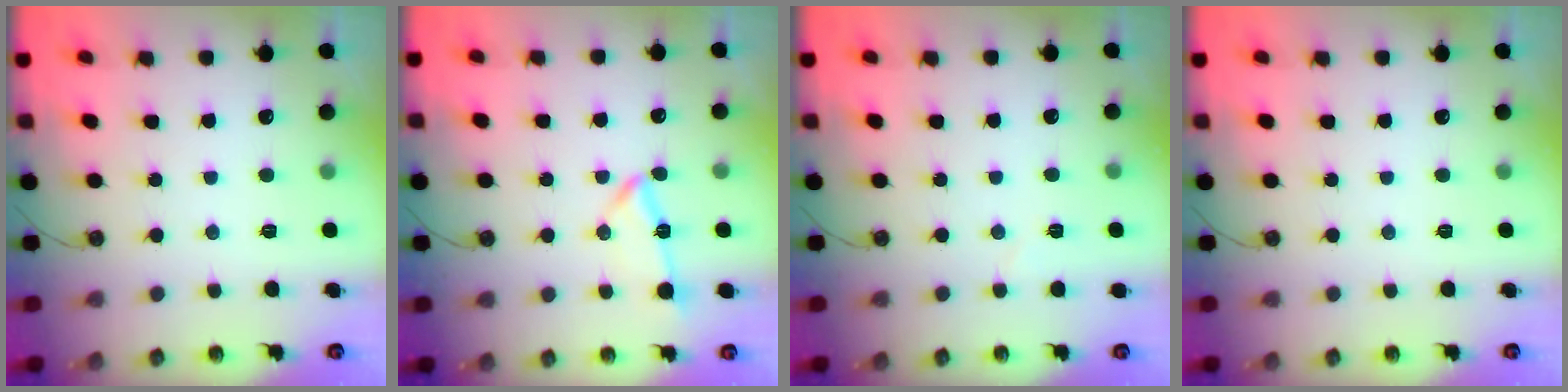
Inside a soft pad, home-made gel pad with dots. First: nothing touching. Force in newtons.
{"total": 9.4, "press": 9.3, "slide": 1.2}
{"total": 3.7, "press": 2.6, "slide": 2.6}
{"total": 0.0}